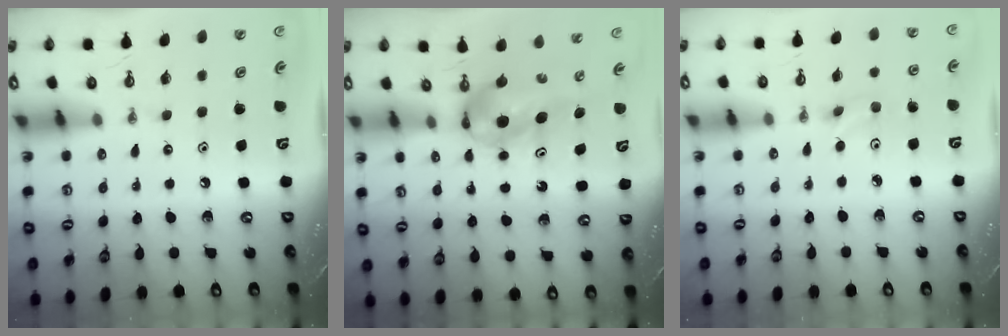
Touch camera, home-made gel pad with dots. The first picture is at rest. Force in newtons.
{"total": 7.1, "press": 5.0, "slide": 5.1}
{"total": 2.5, "press": 2.4, "slide": 0.7}